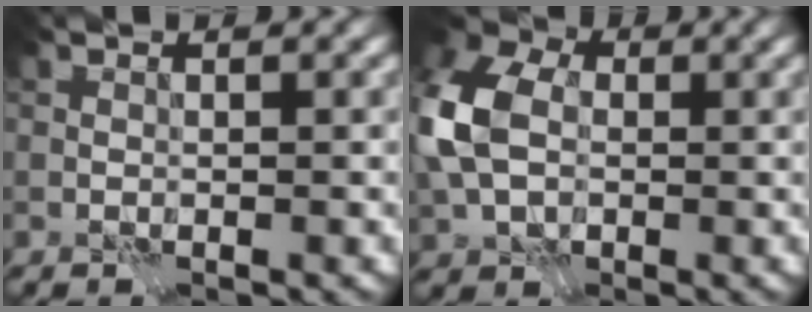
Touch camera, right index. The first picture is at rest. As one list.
[{"total": 10.1, "force": [0.0, 7.1, 7.1], "torque": [-0.193, 0.003, -0.010]}]